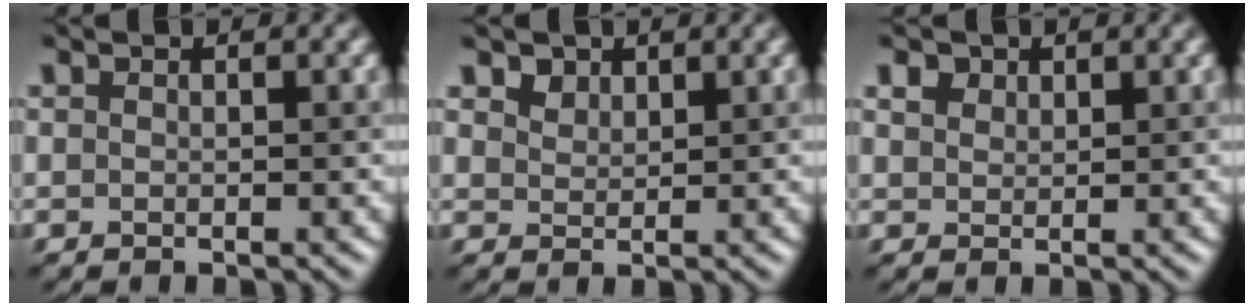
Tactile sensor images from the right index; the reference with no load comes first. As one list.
[{"total": 2.1, "force": [1.8, 1.1, 0.1], "torque": [-0.003, -0.004, 0.037]}, {"total": 2.1, "force": [1.8, 1.1, 0.2], "torque": [-0.004, 0.004, 0.033]}]